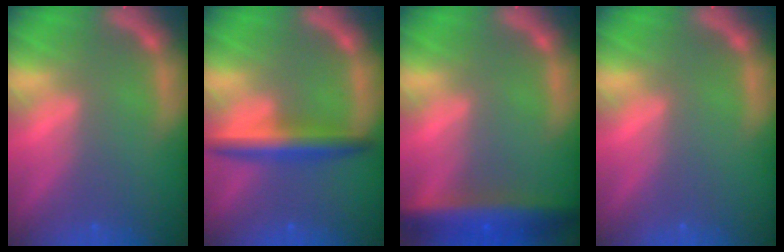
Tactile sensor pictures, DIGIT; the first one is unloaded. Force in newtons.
{"total": 4.5}
{"total": 6.9}
{"total": 0.0}